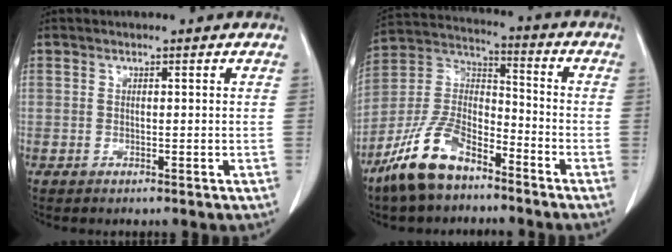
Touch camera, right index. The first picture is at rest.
{"total": 13.1, "force": [-9.3, 5.4, 7.5], "torque": [-0.163, 0.009, -0.183]}